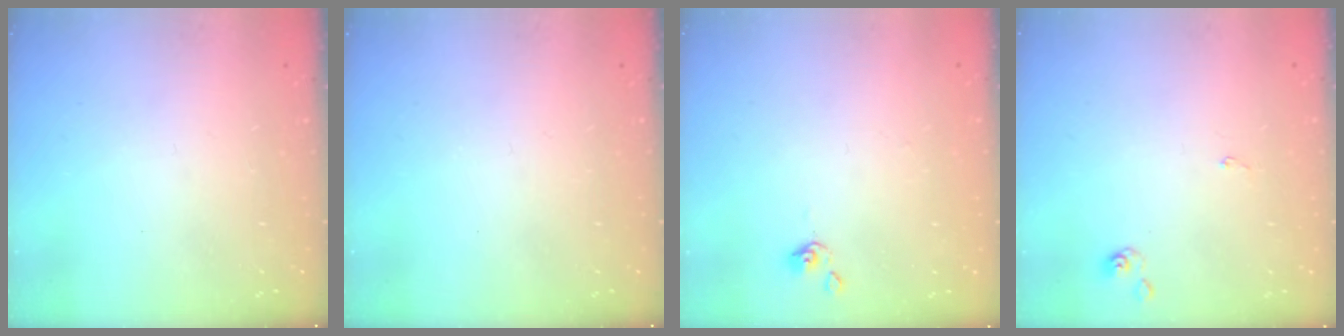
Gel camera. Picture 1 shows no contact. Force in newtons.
{"total": 0.0}
{"total": 0.0}
{"total": 0.0}